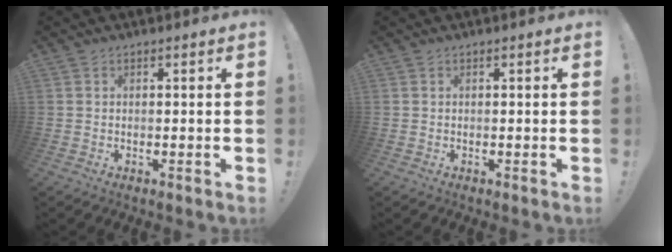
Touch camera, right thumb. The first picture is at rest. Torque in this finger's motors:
{"motor_torque": [-0.05, -0.05, 0.10, 0.03, 0.02]}